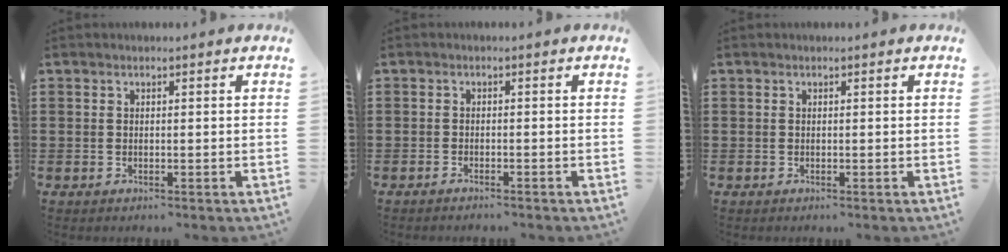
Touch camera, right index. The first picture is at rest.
{"total": 1.1, "force": [-1.1, -0.2, 0.1], "torque": [-0.005, -0.003, -0.021]}
{"total": 0.0}